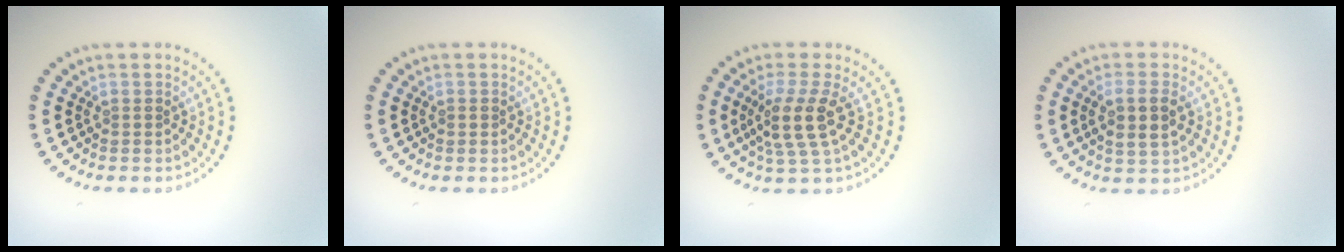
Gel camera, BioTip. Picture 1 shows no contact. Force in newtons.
{"total": 0.5, "press": 0.5, "slide": 0.1}
{"total": 3.8, "press": 2.9, "slide": 2.5}
{"total": 2.9, "press": 2.8, "slide": 0.9}